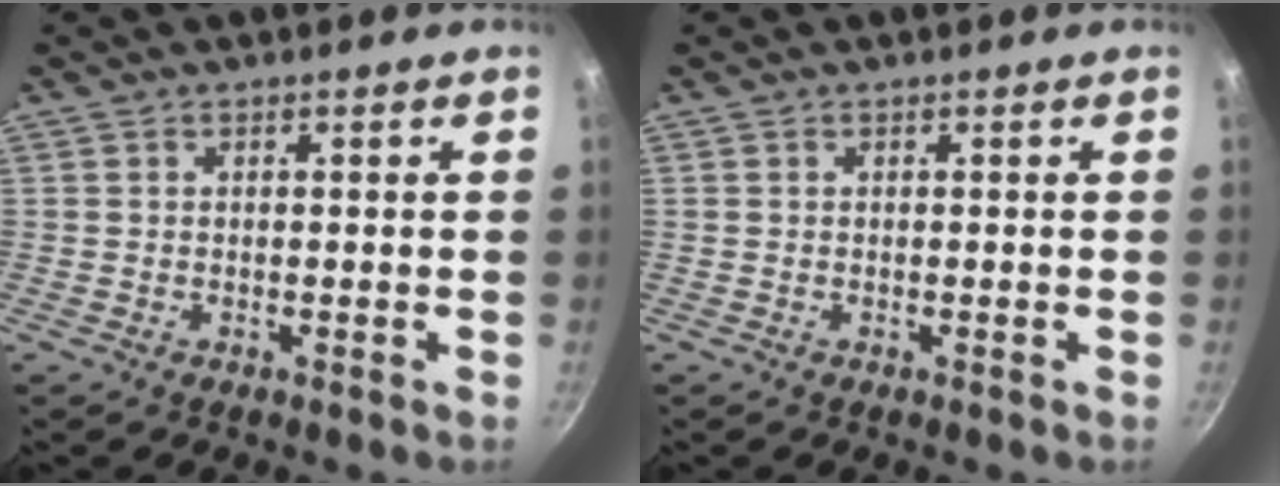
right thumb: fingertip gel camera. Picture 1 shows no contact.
{"total": 0.0}